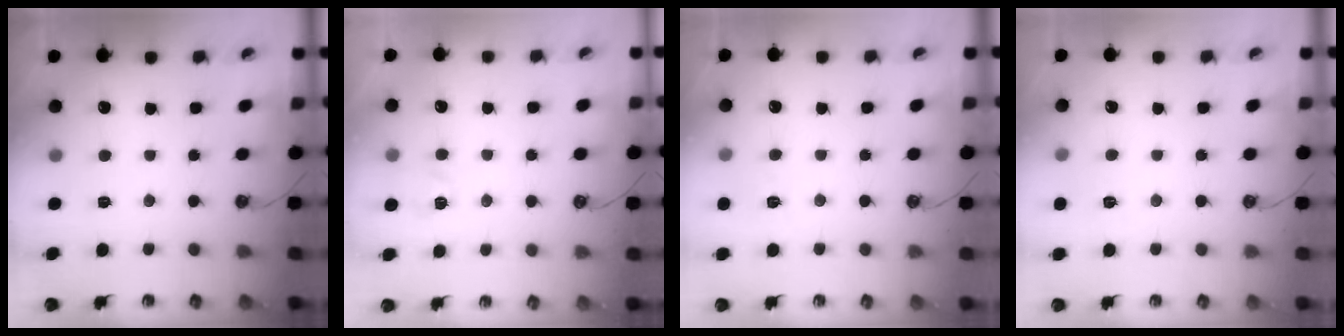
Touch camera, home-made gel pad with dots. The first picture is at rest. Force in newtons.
{"total": 5.5, "press": 5.5, "slide": 0.8}
{"total": 6.5, "press": 6.5, "slide": 0.5}
{"total": 6.0, "press": 6.0, "slide": 0.7}